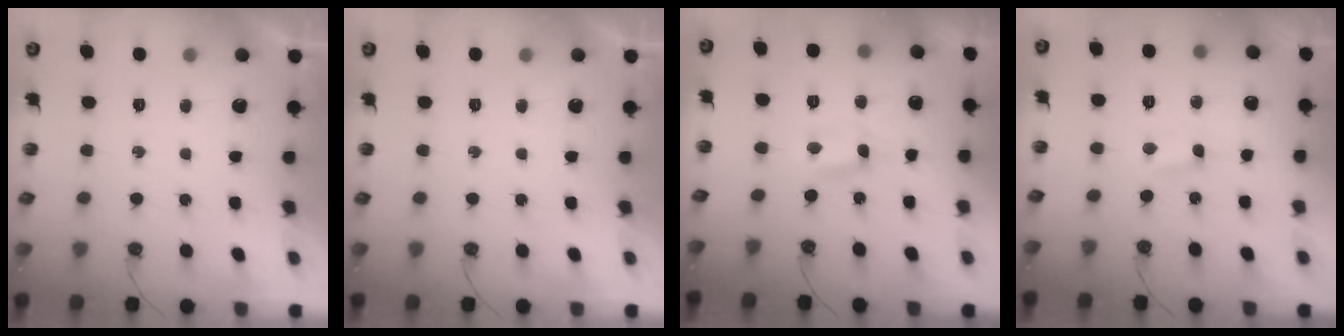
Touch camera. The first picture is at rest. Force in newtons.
{"total": 0.0}
{"total": 0.6, "press": 0.3, "slide": 0.5}
{"total": 0.0}